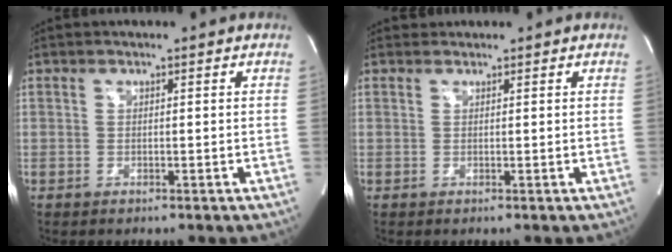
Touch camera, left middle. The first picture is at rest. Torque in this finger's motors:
{"motor_torque": [0.05, -0.04, -0.01, 0.01]}